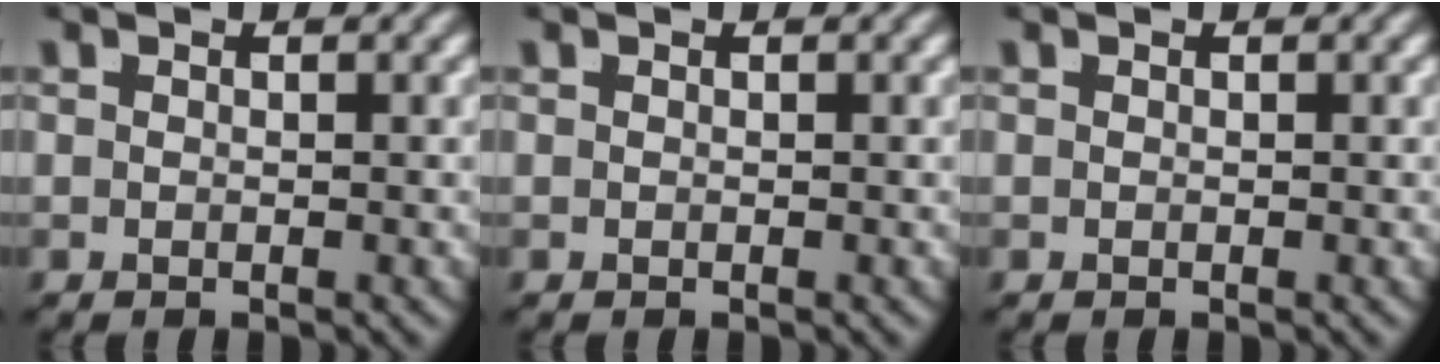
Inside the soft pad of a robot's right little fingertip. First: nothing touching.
{"total": 0.0}
{"total": 0.0}